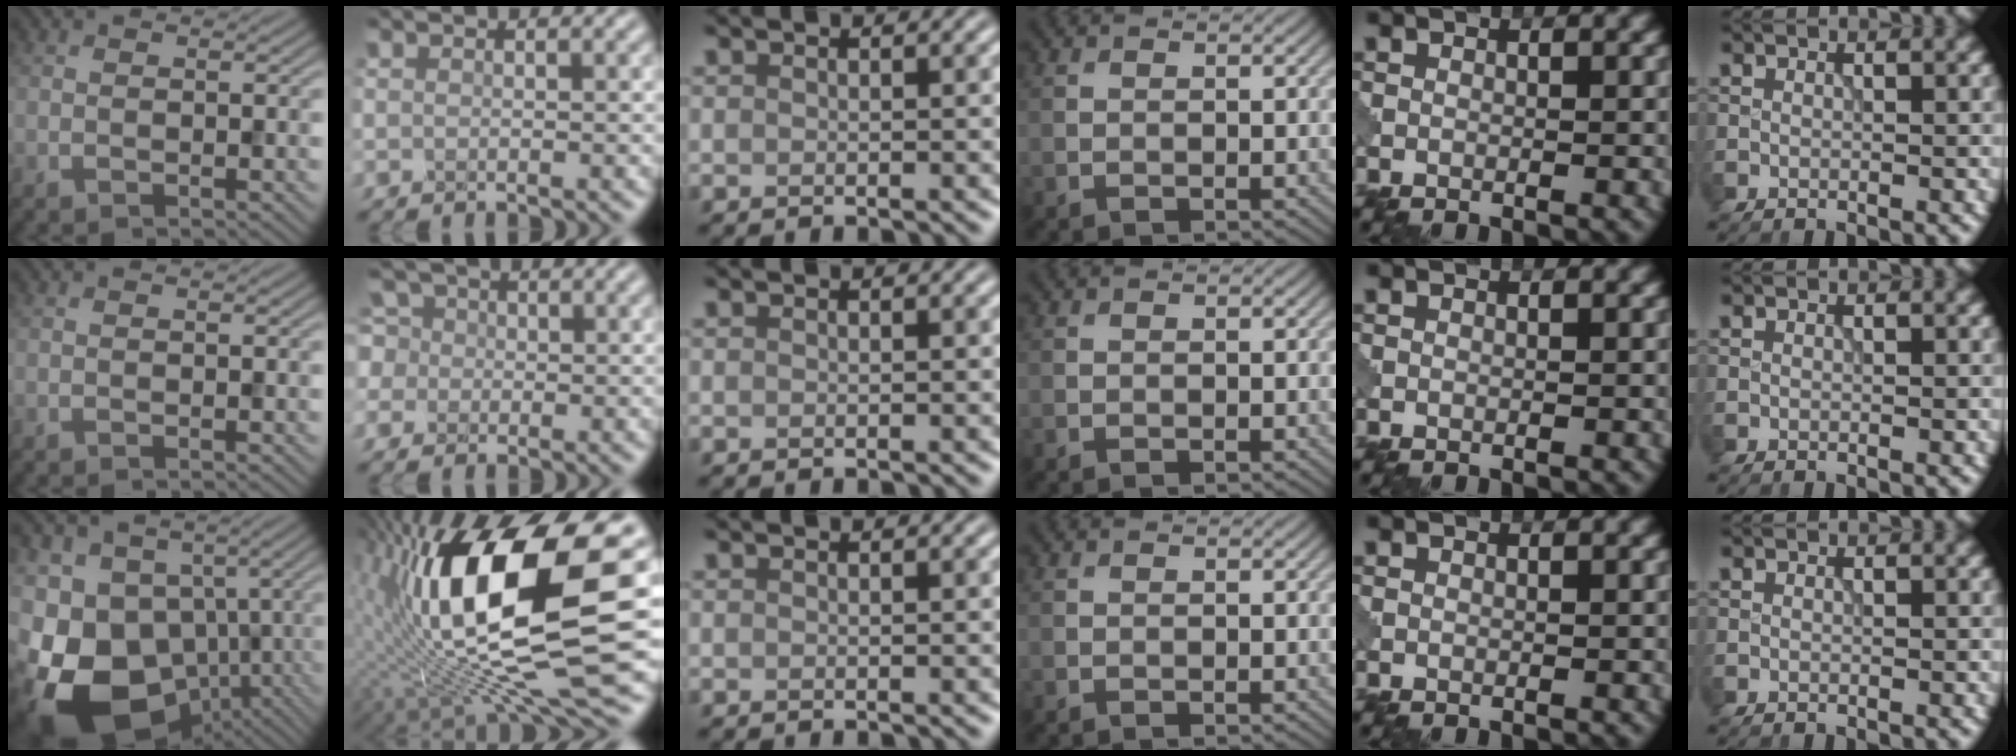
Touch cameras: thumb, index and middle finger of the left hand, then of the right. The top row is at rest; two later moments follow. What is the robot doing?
{"motion": "squeeze", "object": "foam earplug"}